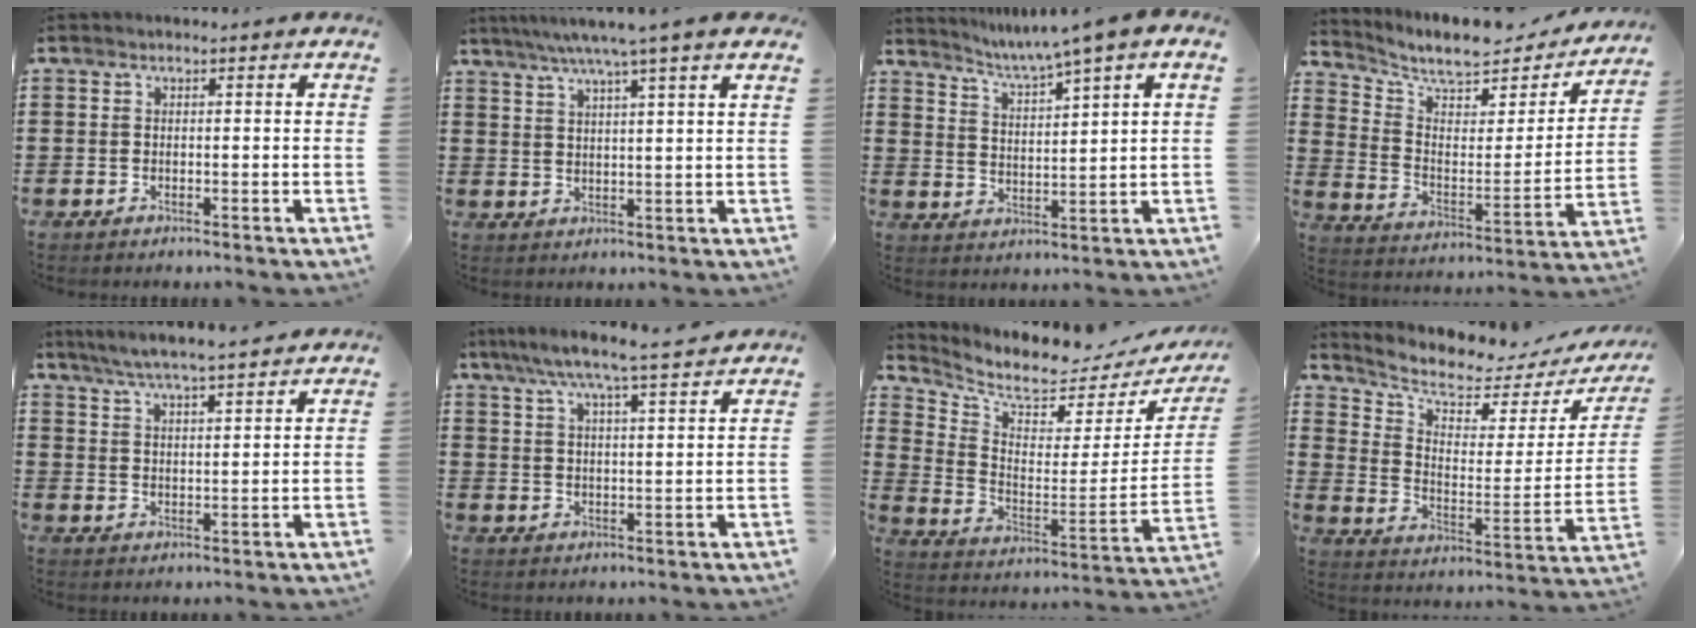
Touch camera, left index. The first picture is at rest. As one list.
[{"total": 5.6, "force": [4.2, -0.9, 3.6], "torque": [-0.082, -0.013, 0.071]}, {"total": 4.0, "force": [3.2, -1.2, 2.2], "torque": [-0.058, -0.025, 0.045]}, {"total": 7.4, "force": [6.3, 1.9, 3.3], "torque": [-0.088, -0.045, 0.108]}, {"total": 4.9, "force": [4.5, -0.1, 2.1], "torque": [-0.054, -0.019, 0.079]}, {"total": 6.4, "force": [5.5, -0.3, 3.3], "torque": [-0.082, -0.027, 0.093]}, {"total": 5.3, "force": [5.0, 0.4, 1.5], "torque": [-0.061, -0.065, 0.083]}, {"total": 5.1, "force": [4.4, 1.4, 2.1], "torque": [-0.069, -0.042, 0.073]}]